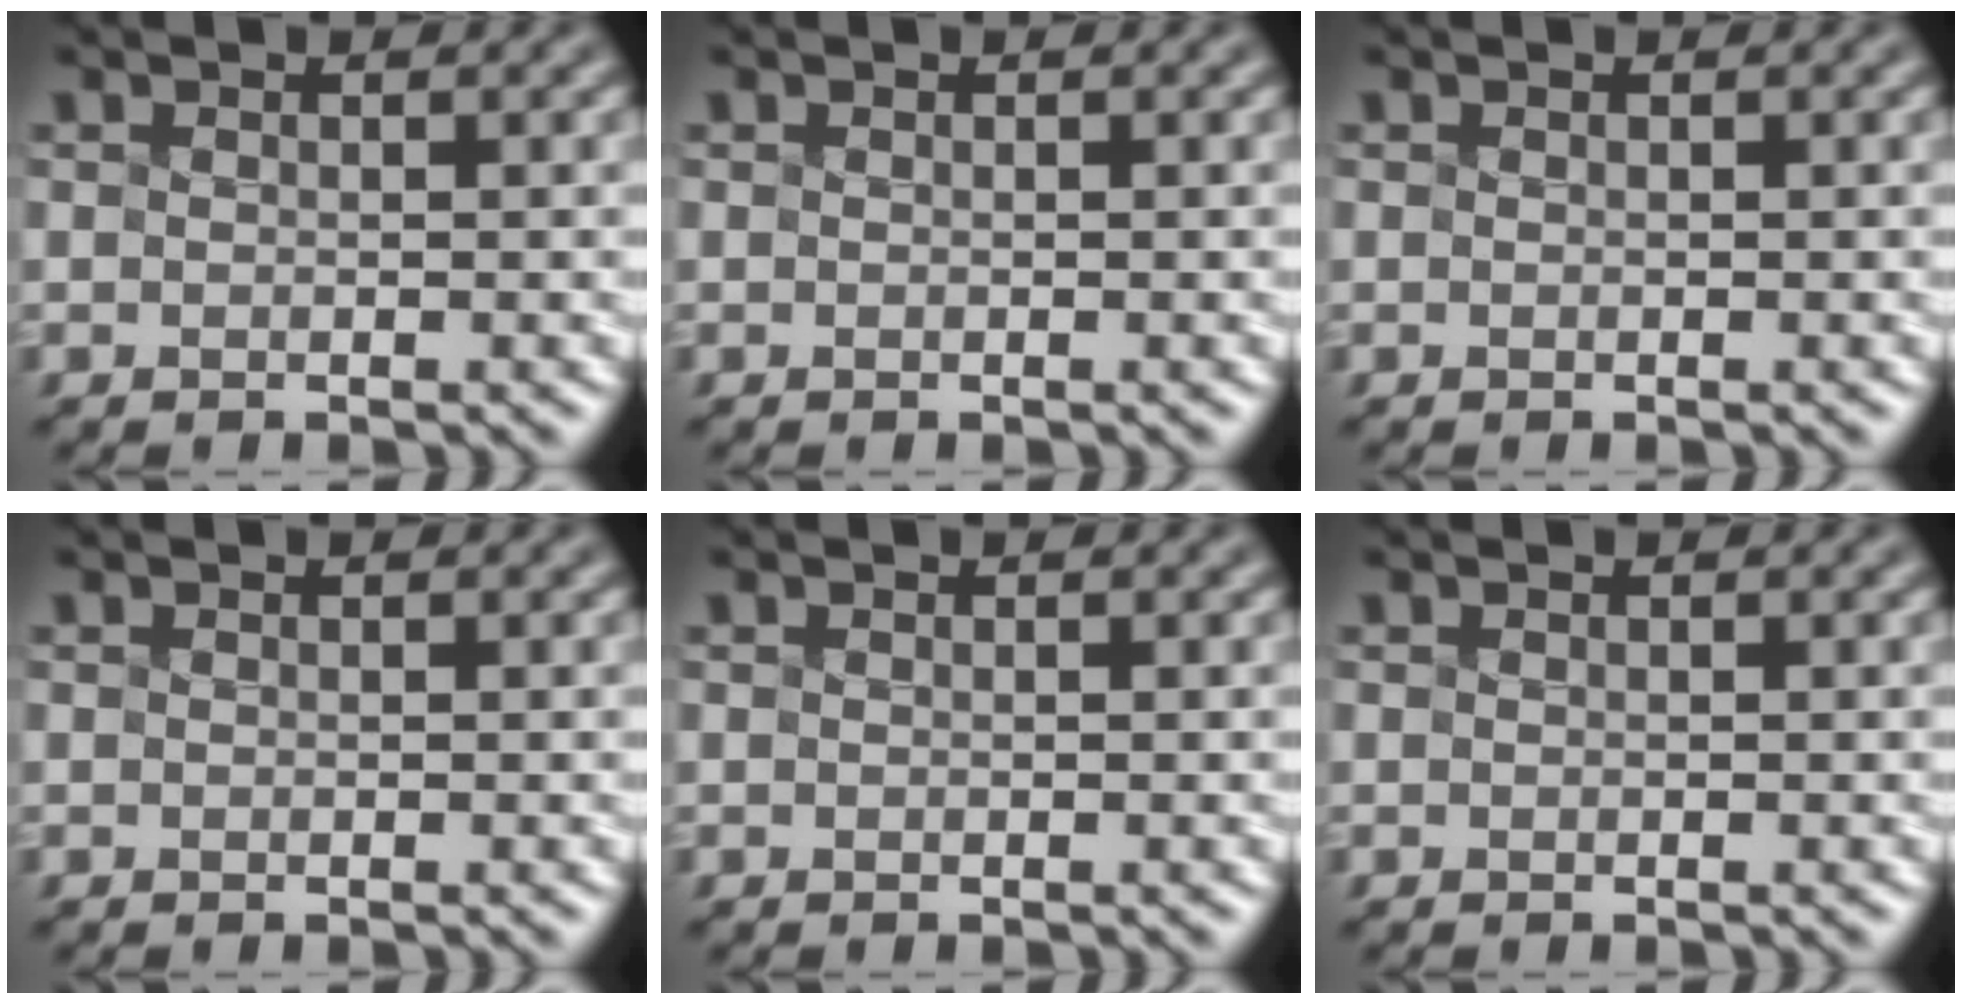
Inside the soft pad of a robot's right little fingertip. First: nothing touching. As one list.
[{"total": 0.0}, {"total": 0.0}, {"total": 0.0}, {"total": 0.0}, {"total": 0.0}]